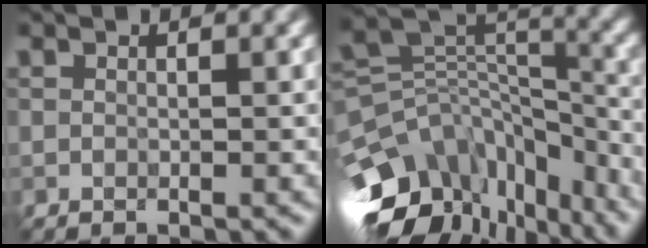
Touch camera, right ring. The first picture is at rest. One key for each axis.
{"total": 13.0, "fx": -8.4, "fy": 7.8, "fz": 6.3, "tx": -0.144, "ty": 0.014, "tz": -0.114}